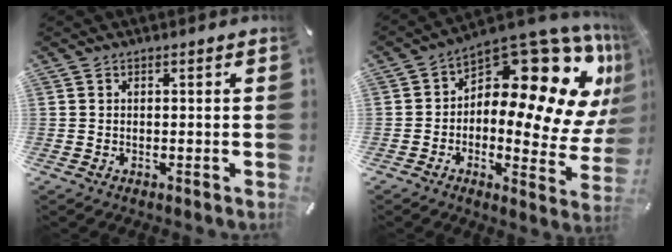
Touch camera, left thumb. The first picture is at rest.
{"total": 18.1, "force": [9.3, 8.7, 12.9], "torque": [-0.152, -0.100, 0.147]}